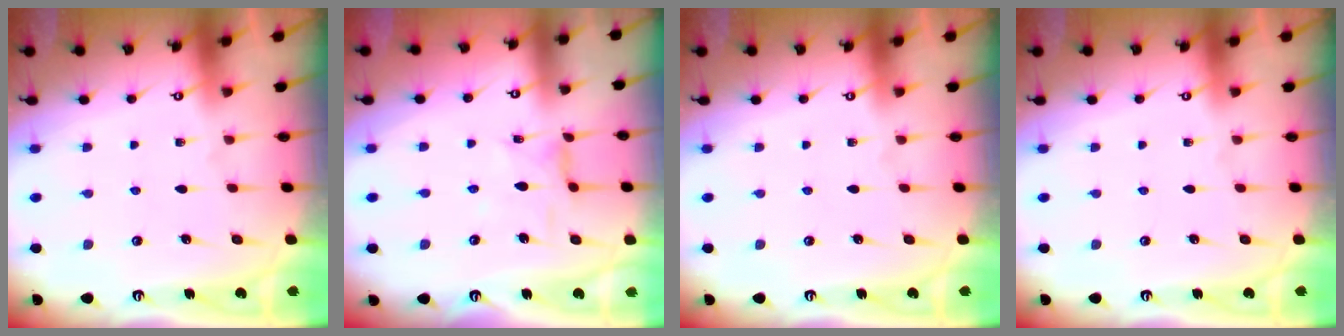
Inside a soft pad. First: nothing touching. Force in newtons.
{"total": 4.0, "press": 4.0, "slide": 0.4}
{"total": 0.0}
{"total": 0.0}